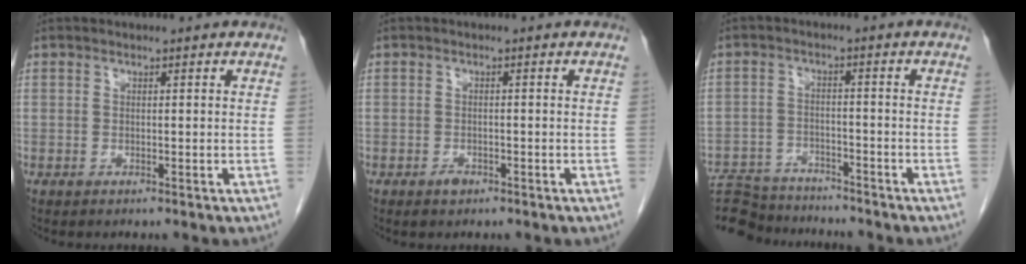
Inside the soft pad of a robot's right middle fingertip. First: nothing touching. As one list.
[{"total": 1.4, "force": [-0.9, 0.7, 0.7], "torque": [-0.013, 0.002, -0.012]}, {"total": 13.6, "force": [-12.6, 3.7, 3.6], "torque": [-0.085, 0.005, -0.193]}]